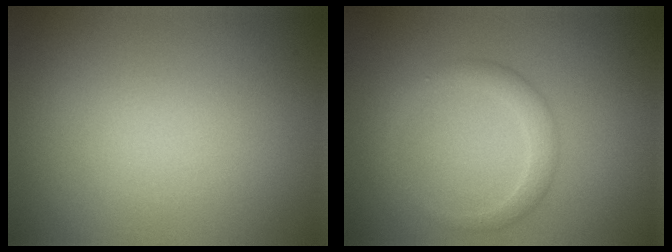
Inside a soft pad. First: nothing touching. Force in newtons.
{"total": 2.1, "press": 2.1, "slide": 0.2}